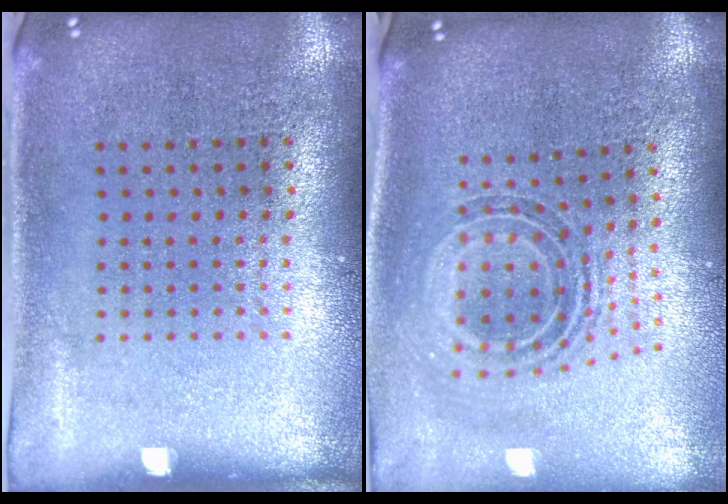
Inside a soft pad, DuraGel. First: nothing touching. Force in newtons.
{"total": 1.0, "press": 0.9, "slide": 0.5}